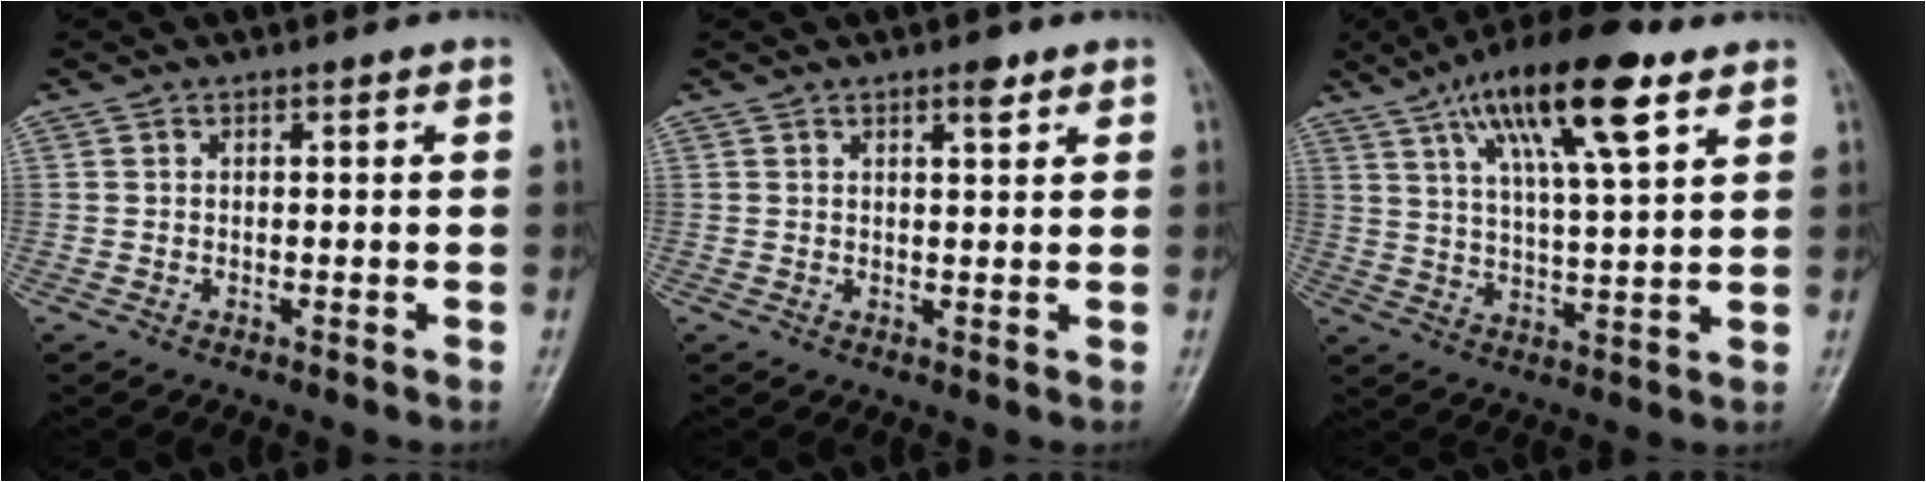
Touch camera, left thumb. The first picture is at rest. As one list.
[{"total": 2.5, "force": [1.6, 0.8, 1.7], "torque": [-0.021, -0.009, 0.023]}, {"total": 16.9, "force": [8.9, 4.4, 13.7], "torque": [-0.220, -0.019, 0.152]}]